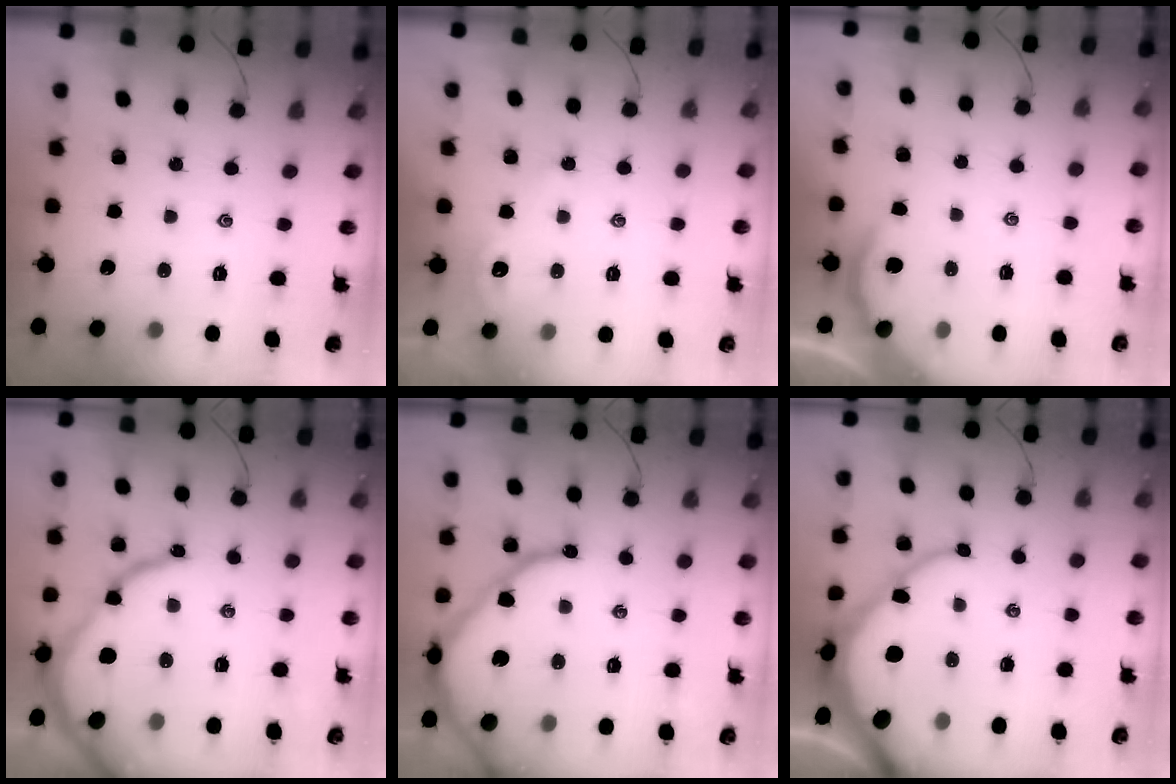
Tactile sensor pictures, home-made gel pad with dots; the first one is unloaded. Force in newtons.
{"total": 3.2, "press": 3.2, "slide": 0.4}
{"total": 2.1, "press": 2.0, "slide": 0.4}
{"total": 11.8, "press": 11.7, "slide": 1.5}
{"total": 13.0, "press": 12.9, "slide": 1.6}
{"total": 12.4, "press": 12.4, "slide": 1.1}